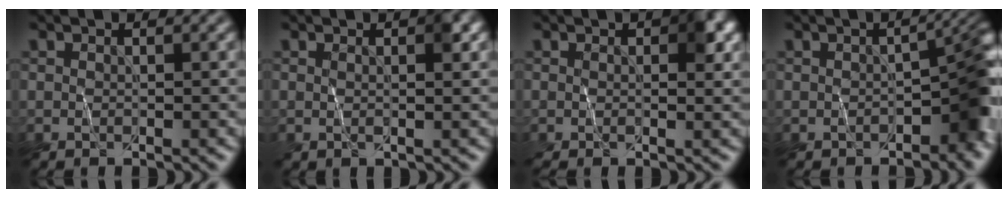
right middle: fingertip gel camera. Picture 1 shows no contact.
{"total": 1.4, "force": [0.5, 0.3, 1.3], "torque": [-0.014, 0.003, 0.008]}
{"total": 3.1, "force": [0.6, 0.9, 2.9], "torque": [-0.036, 0.004, 0.010]}
{"total": 6.5, "force": [-1.5, 2.9, 5.6], "torque": [-0.063, 0.003, -0.016]}